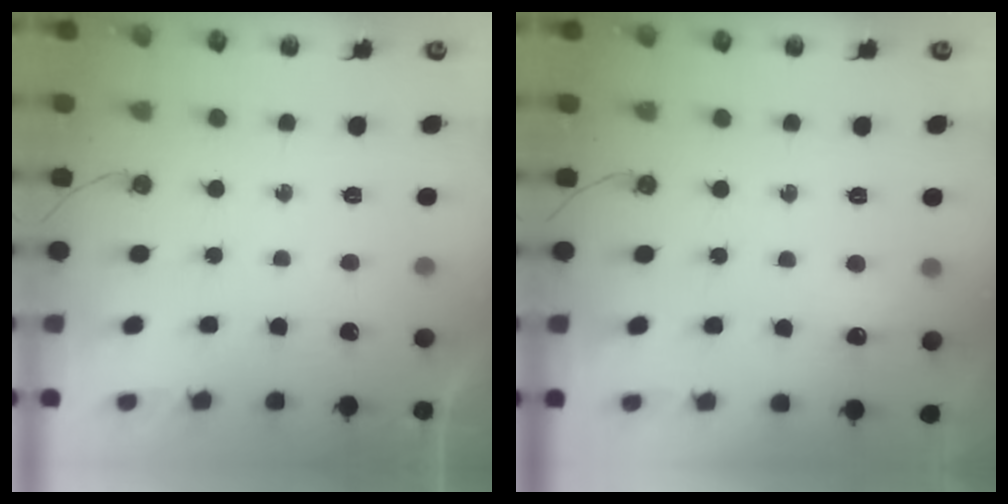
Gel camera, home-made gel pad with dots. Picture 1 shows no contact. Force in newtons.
{"total": 7.1, "press": 7.0, "slide": 0.9}